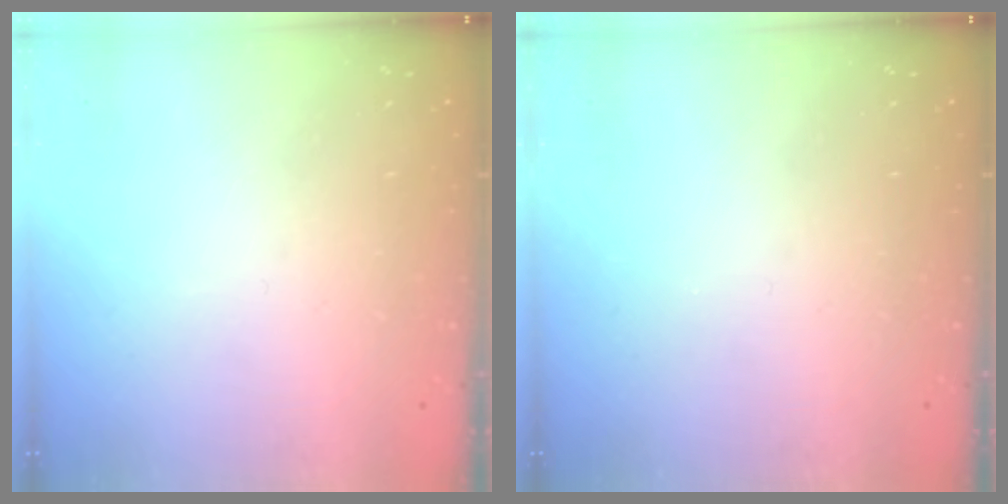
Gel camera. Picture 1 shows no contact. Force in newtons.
{"total": 0.0}